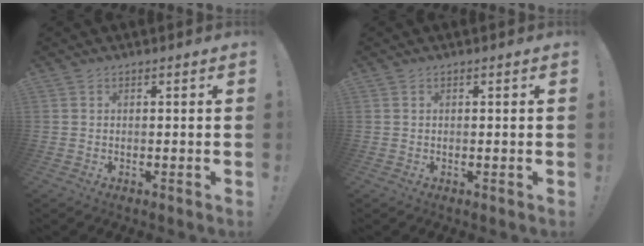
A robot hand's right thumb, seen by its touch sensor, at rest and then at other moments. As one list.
[{"total": 0.0}]